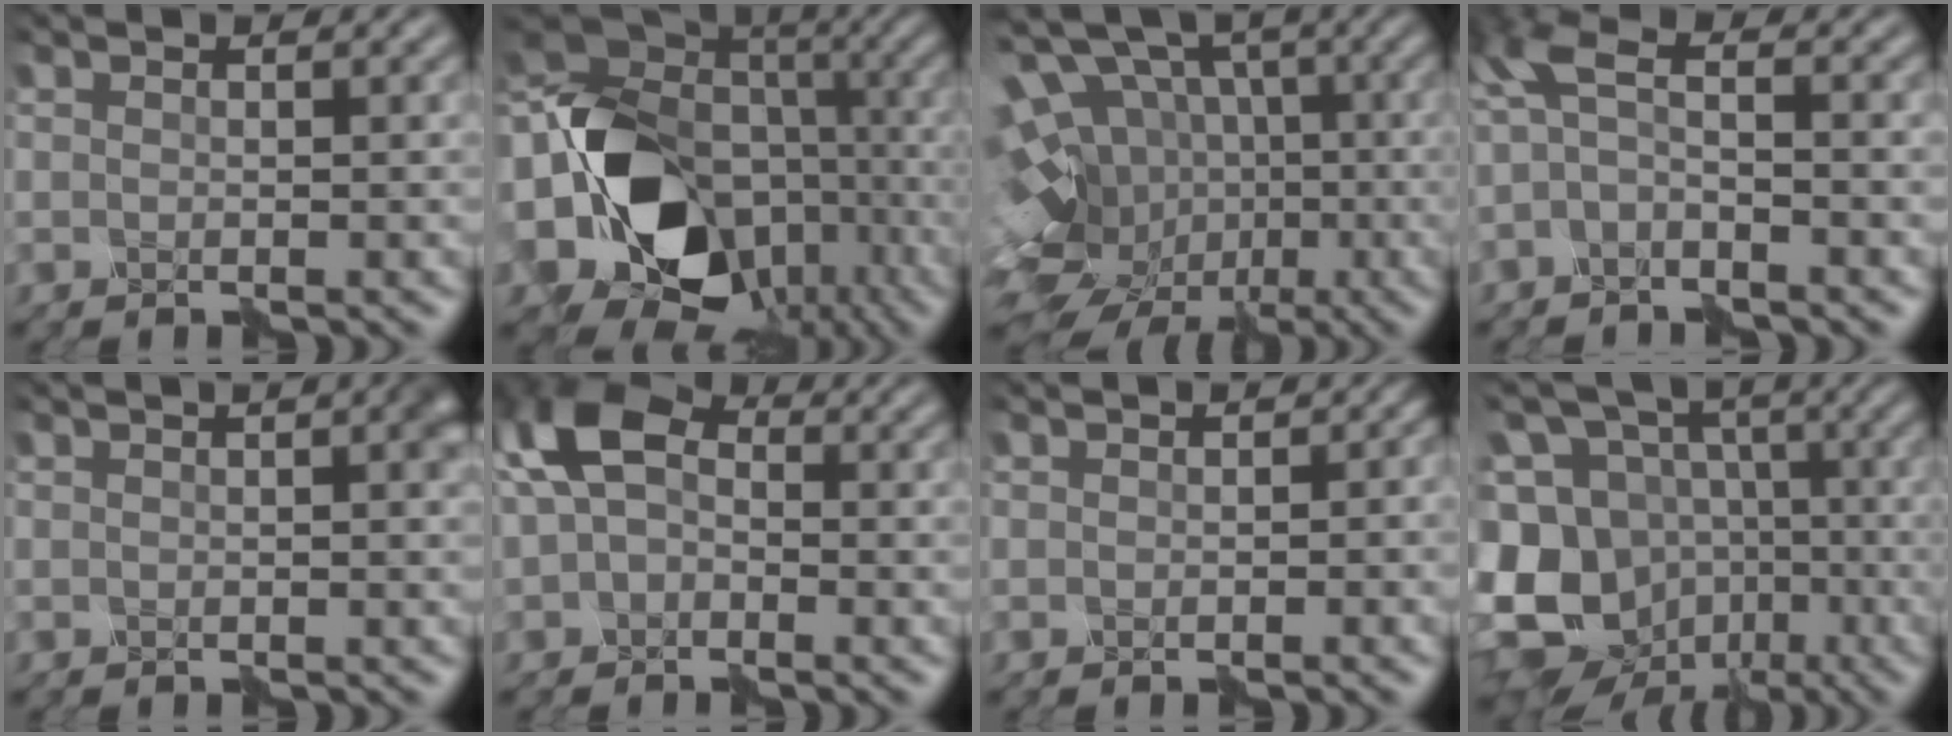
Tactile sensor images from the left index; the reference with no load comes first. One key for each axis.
{"total": 16.7, "fx": -4.2, "fy": 13.5, "fz": 9.0, "tx": -0.179, "ty": -0.038, "tz": -0.058}
{"total": 15.0, "fx": -3.0, "fy": 12.0, "fz": 8.5, "tx": -0.179, "ty": 0.021, "tz": -0.045}
{"total": 2.8, "fx": -1.3, "fy": 0.7, "fz": 2.4, "tx": -0.065, "ty": 0.019, "tz": -0.031}
{"total": 1.2, "fx": -0.1, "fy": 0.0, "fz": 1.2, "tx": -0.019, "ty": 0.011, "tz": 0.002}
{"total": 6.2, "fx": 0.7, "fy": 4.4, "fz": 4.3, "tx": -0.093, "ty": 0.028, "tz": 0.005}
{"total": 1.3, "fx": -0.3, "fy": 1.0, "fz": 0.8, "tx": -0.002, "ty": 0.011, "tz": -0.007}
{"total": 15.0, "fx": -5.0, "fy": 12.8, "fz": 6.0, "tx": -0.163, "ty": 0.007, "tz": -0.077}